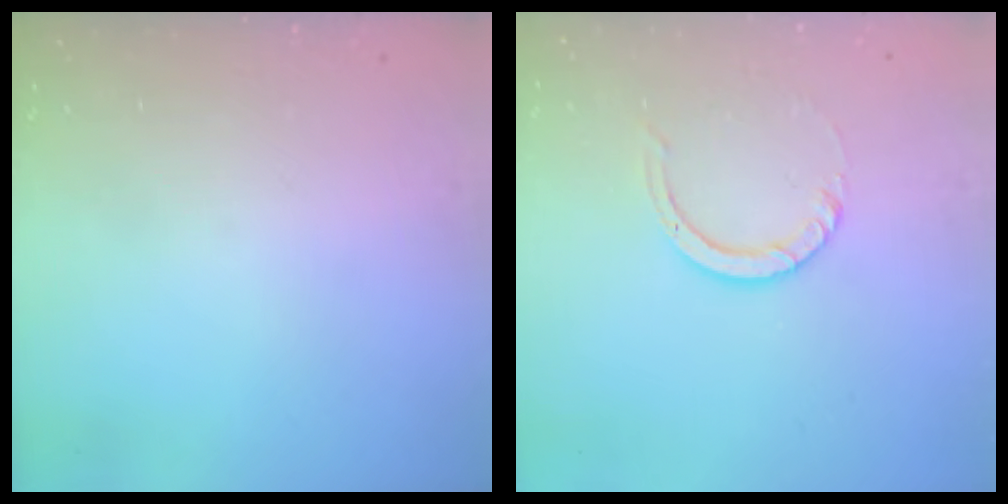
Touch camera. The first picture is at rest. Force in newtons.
{"total": 3.6, "press": 3.6, "slide": 0.4}